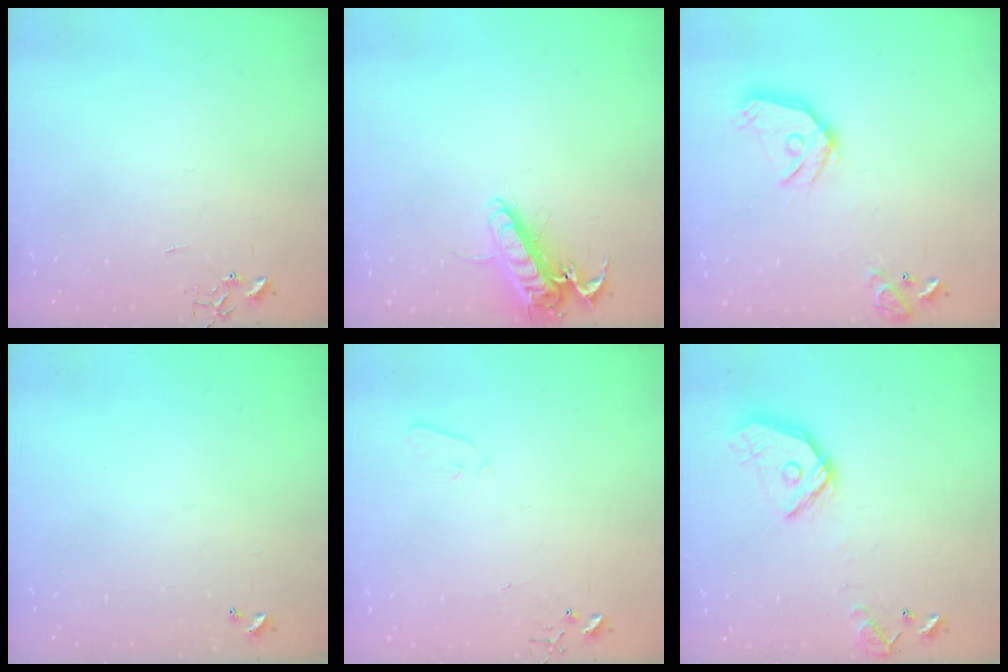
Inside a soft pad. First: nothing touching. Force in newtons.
{"total": 12.8, "press": 12.6, "slide": 2.4}
{"total": 14.0, "press": 13.8, "slide": 1.9}
{"total": 0.0}
{"total": 3.4, "press": 3.3, "slide": 0.5}
{"total": 14.6, "press": 14.4, "slide": 1.8}